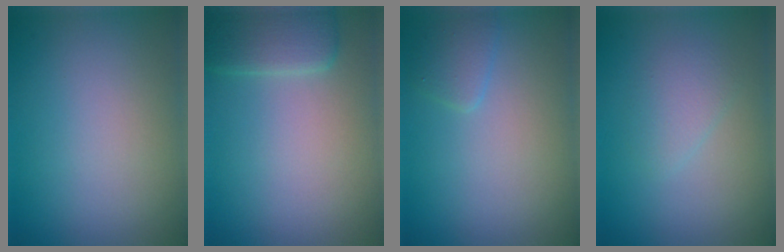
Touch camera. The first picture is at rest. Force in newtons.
{"total": 2.9, "press": 2.8, "slide": 0.2}
{"total": 1.4, "press": 1.4, "slide": 0.1}
{"total": 1.8, "press": 1.8, "slide": 0.1}